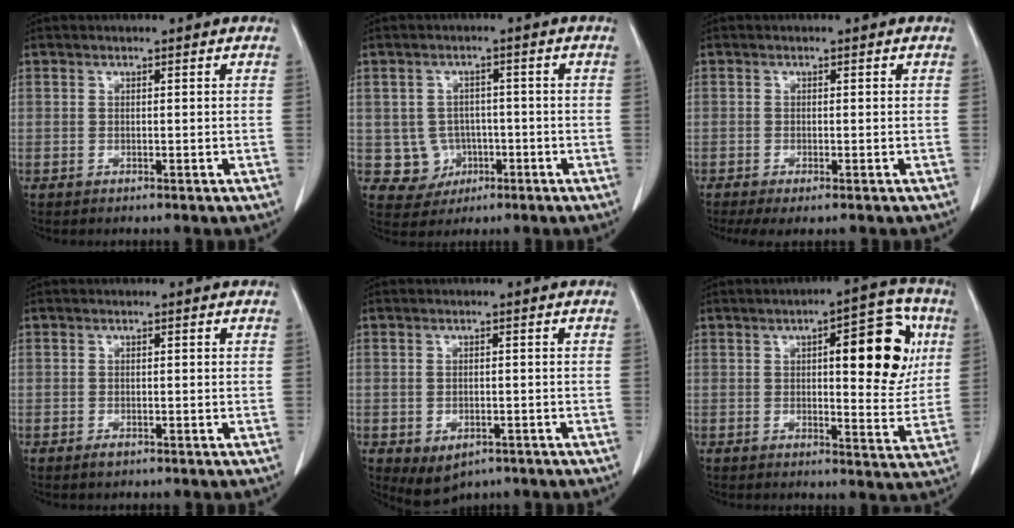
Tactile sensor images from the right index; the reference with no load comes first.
{"total": 5.3, "force": [-0.9, 5.2, 0.8], "torque": [-0.006, 0.009, -0.004]}
{"total": 3.1, "force": [-2.0, 0.8, 2.3], "torque": [-0.041, -0.010, -0.033]}
{"total": 0.9, "force": [-0.5, 0.5, 0.6], "torque": [-0.007, 0.000, -0.006]}
{"total": 4.2, "force": [-2.1, 2.8, 2.4], "torque": [-0.040, -0.005, -0.018]}
{"total": 13.0, "force": [3.5, 3.9, 11.9], "torque": [-0.148, 0.019, 0.043]}